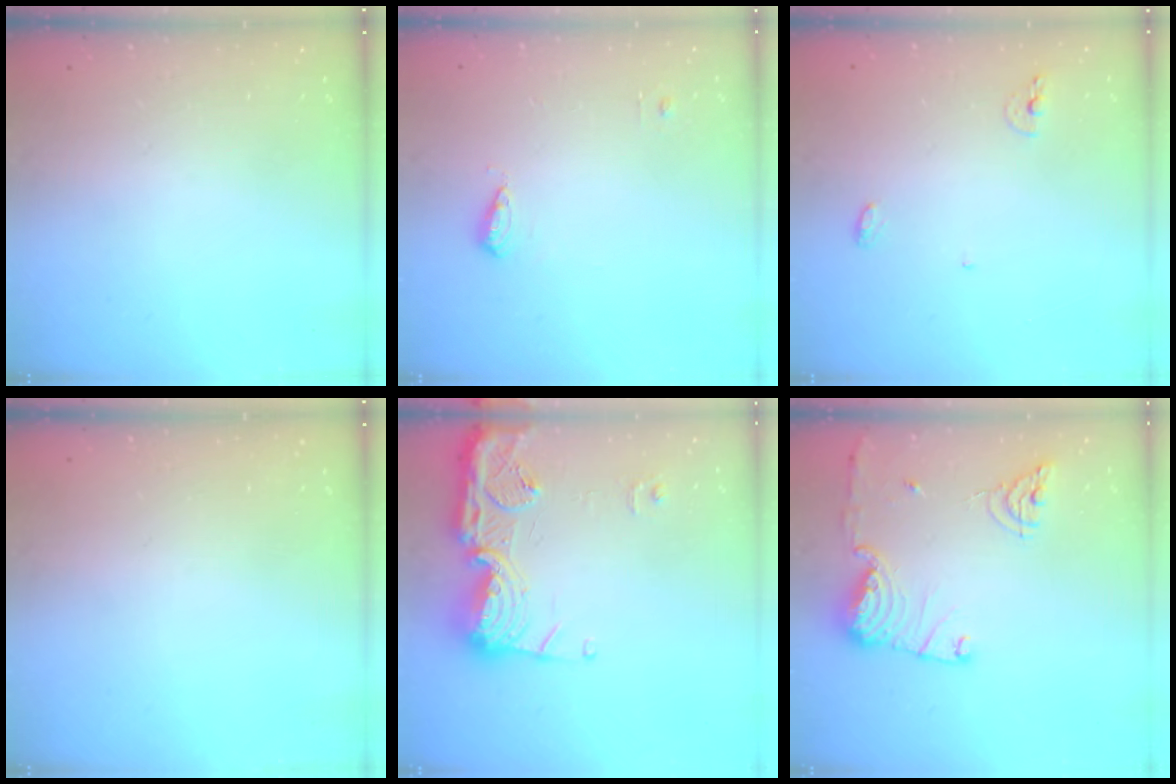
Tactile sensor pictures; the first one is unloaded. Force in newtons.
{"total": 5.8, "press": 5.7, "slide": 1.0}
{"total": 4.9, "press": 4.8, "slide": 1.0}
{"total": 0.0}
{"total": 17.8, "press": 17.7, "slide": 1.5}
{"total": 13.7, "press": 13.6, "slide": 1.5}